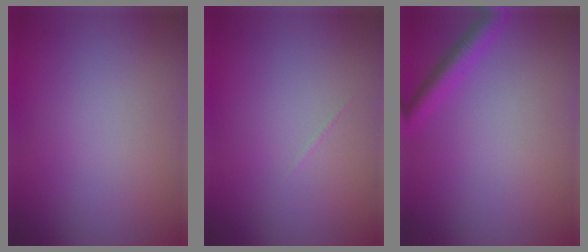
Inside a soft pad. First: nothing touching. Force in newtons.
{"total": 0.0}
{"total": 2.2, "press": 2.2, "slide": 0.1}